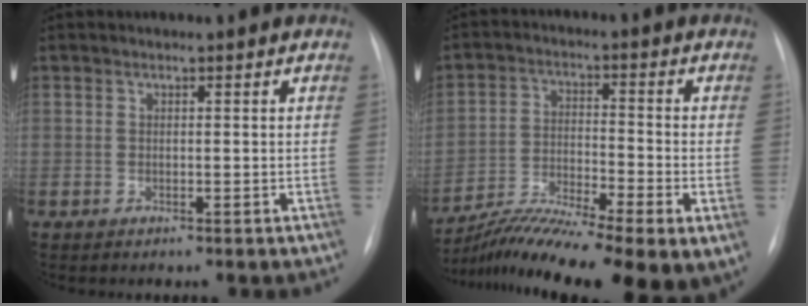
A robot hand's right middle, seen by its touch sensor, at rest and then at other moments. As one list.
[{"total": 15.3, "force": [-10.9, 2.4, 10.5], "torque": [-0.180, -0.007, -0.185]}]